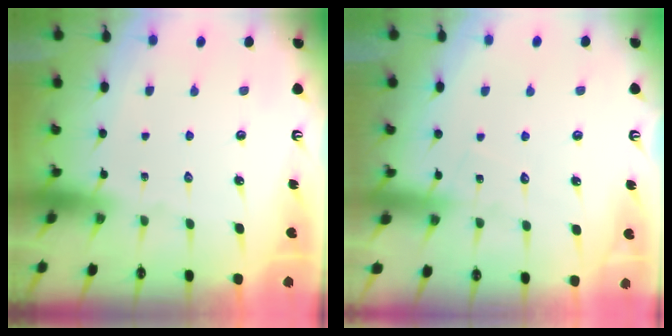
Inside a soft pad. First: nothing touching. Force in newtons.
{"total": 4.7, "press": 4.7, "slide": 0.4}